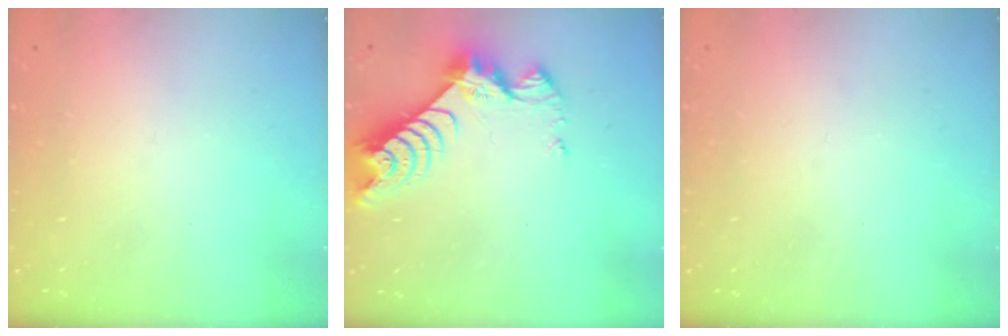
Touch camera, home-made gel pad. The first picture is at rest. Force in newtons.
{"total": 9.3, "press": 9.2, "slide": 0.8}
{"total": 0.7, "press": 0.7, "slide": 0.1}